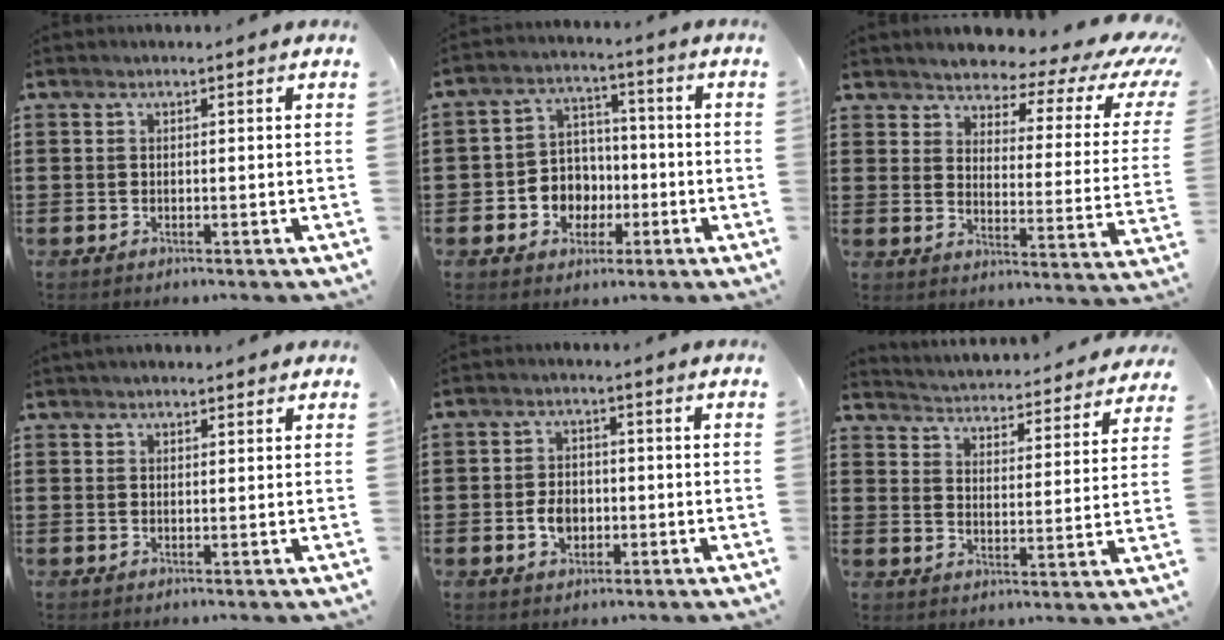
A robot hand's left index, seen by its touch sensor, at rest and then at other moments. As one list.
[{"total": 6.2, "force": [-1.5, 5.7, 1.8], "torque": [-0.051, 0.019, -0.025]}, {"total": 4.0, "force": [3.5, 1.2, 1.7], "torque": [-0.048, -0.030, 0.052]}, {"total": 1.5, "force": [1.4, 0.4, 0.4], "torque": [-0.009, 0.003, 0.026]}, {"total": 3.9, "force": [-0.9, 2.8, 2.5], "torque": [-0.042, 0.000, -0.019]}, {"total": 3.4, "force": [3.4, -0.3, -0.3], "torque": [-0.020, -0.037, 0.052]}]